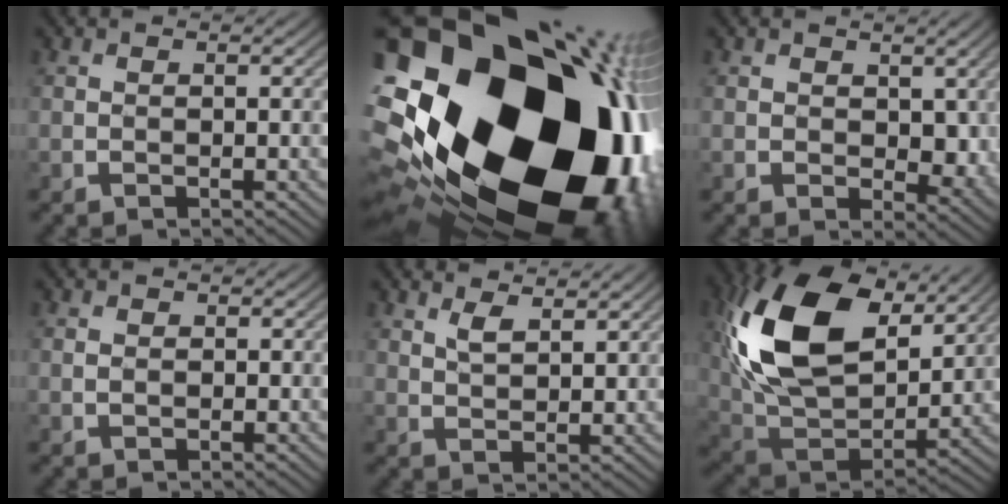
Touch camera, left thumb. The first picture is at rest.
{"total": 23.3, "force": [-3.6, 16.5, 16.1], "torque": [-0.242, -0.059, -0.125]}
{"total": 5.0, "force": [1.1, 3.5, 3.5], "torque": [-0.078, -0.005, 0.019]}
{"total": 1.2, "force": [0.2, 1.0, 0.6], "torque": [-0.019, 0.002, -0.001]}
{"total": 3.7, "force": [2.3, 1.7, 2.3], "torque": [-0.048, -0.003, 0.040]}
{"total": 18.2, "force": [6.9, 11.3, 12.5], "torque": [-0.296, 0.020, 0.133]}